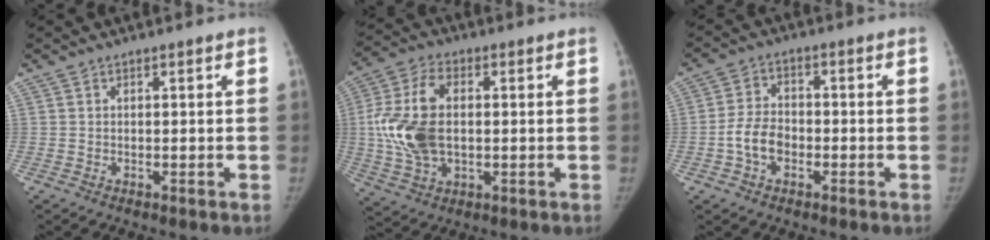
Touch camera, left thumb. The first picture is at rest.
{"total": 13.8, "force": [0.5, 8.5, 10.9], "torque": [-0.221, 0.009, 0.010]}
{"total": 6.1, "force": [-1.9, 4.3, 3.9], "torque": [-0.063, 0.021, -0.042]}